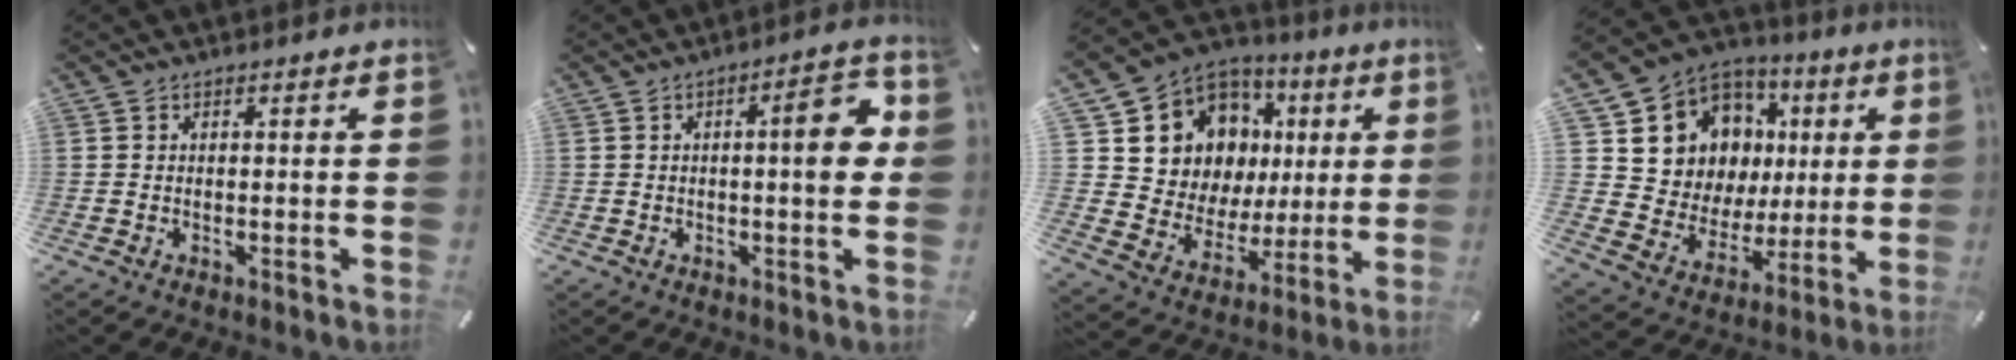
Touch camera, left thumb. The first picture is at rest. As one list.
[{"total": 9.1, "force": [1.0, 2.6, 8.7], "torque": [-0.107, -0.005, 0.005]}, {"total": 13.0, "force": [5.9, 11.1, 3.5], "torque": [-0.075, -0.052, 0.129]}, {"total": 12.5, "force": [5.3, 11.0, 2.8], "torque": [-0.052, -0.053, 0.117]}]